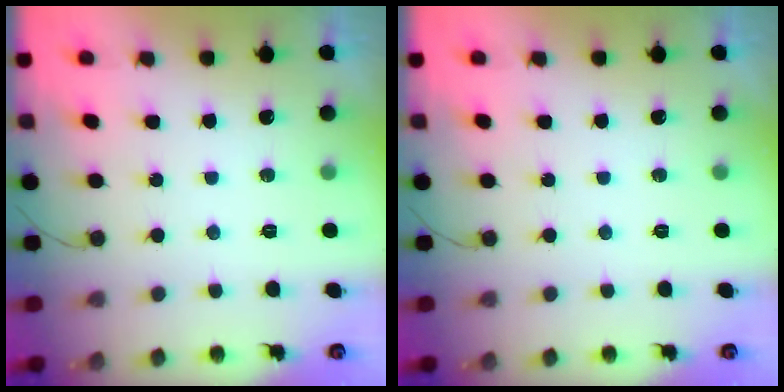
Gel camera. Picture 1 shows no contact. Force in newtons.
{"total": 0.0}